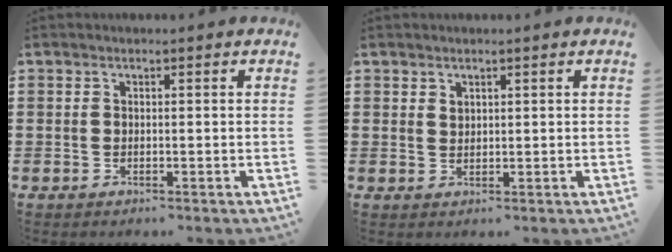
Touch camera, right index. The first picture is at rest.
{"total": 1.1, "force": [0.9, 0.6, 0.1], "torque": [-0.004, 0.002, 0.017]}